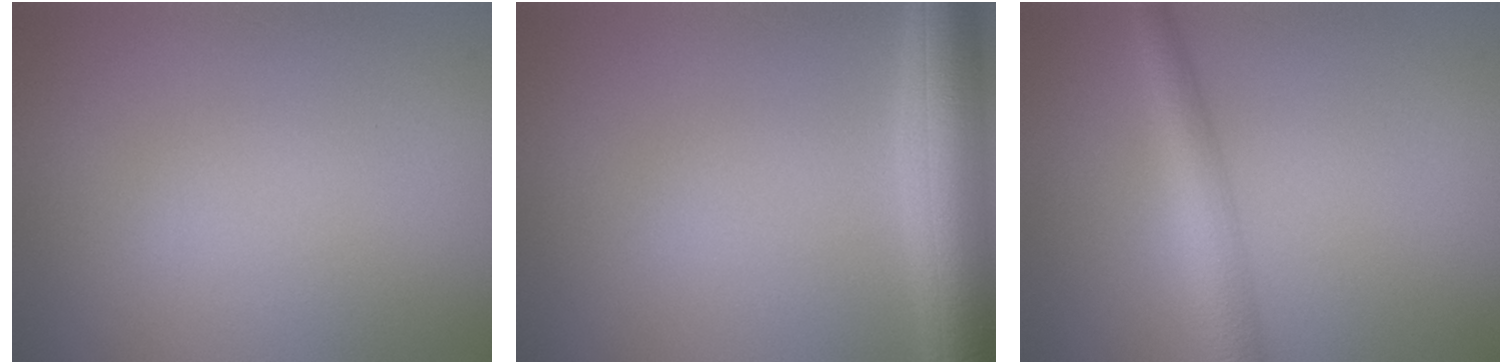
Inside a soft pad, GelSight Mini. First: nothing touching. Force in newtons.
{"total": 5.9, "press": 5.9, "slide": 0.2}
{"total": 3.9, "press": 3.9, "slide": 0.0}